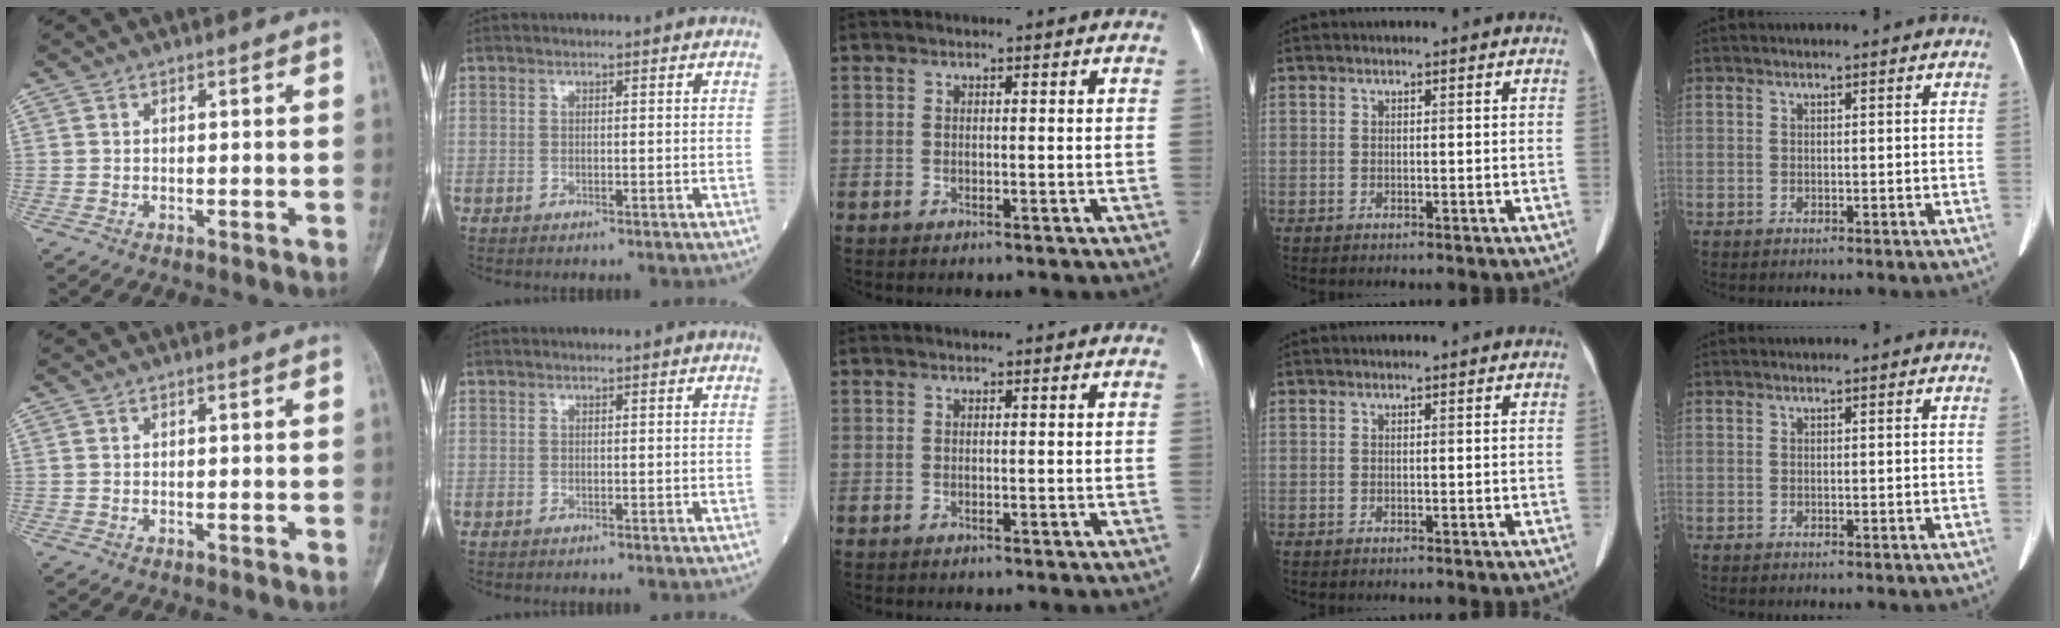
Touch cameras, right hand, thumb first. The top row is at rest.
{}